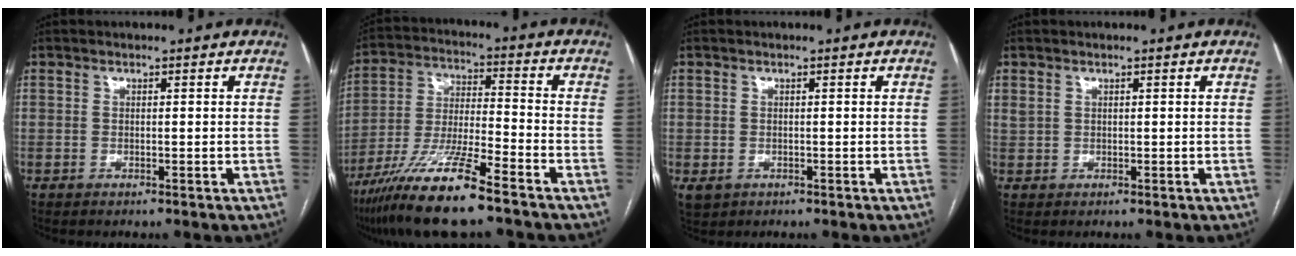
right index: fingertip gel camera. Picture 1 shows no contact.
{"total": 14.4, "force": [-10.1, 1.0, 10.3], "torque": [-0.208, -0.030, -0.185]}
{"total": 2.0, "force": [-0.5, 1.7, 0.8], "torque": [-0.017, -0.001, 0.002]}
{"total": 1.1, "force": [0.6, 0.8, 0.4], "torque": [-0.010, 0.016, 0.016]}